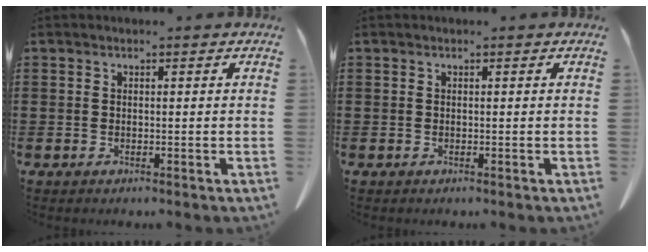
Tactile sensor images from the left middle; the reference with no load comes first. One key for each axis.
{"total": 0.0}